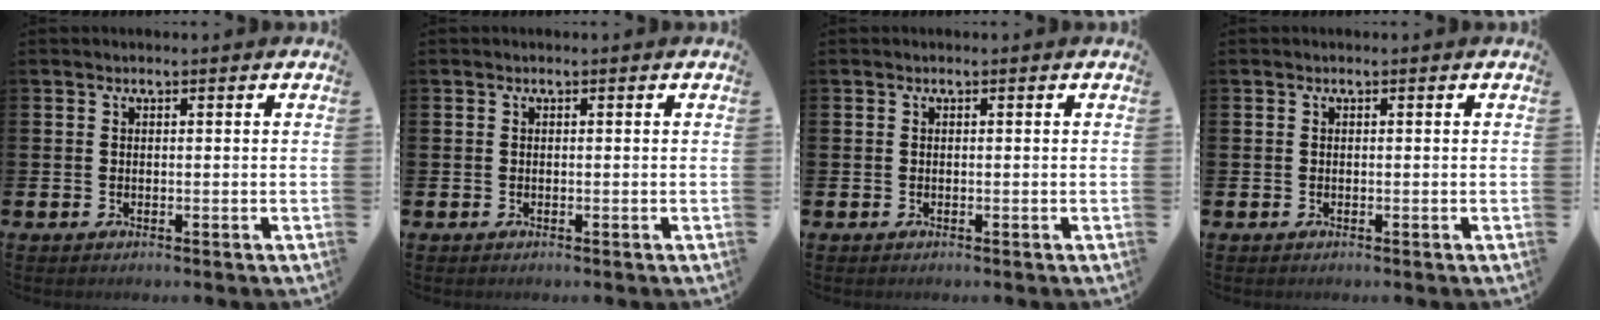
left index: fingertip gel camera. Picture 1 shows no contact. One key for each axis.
{"total": 0.0}
{"total": 0.0}
{"total": 0.0}